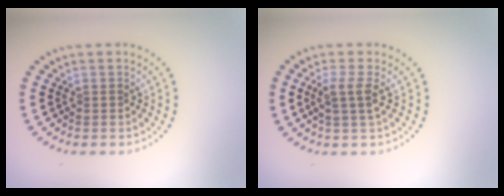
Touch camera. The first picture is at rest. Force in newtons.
{"total": 2.0, "press": 1.7, "slide": 1.1}